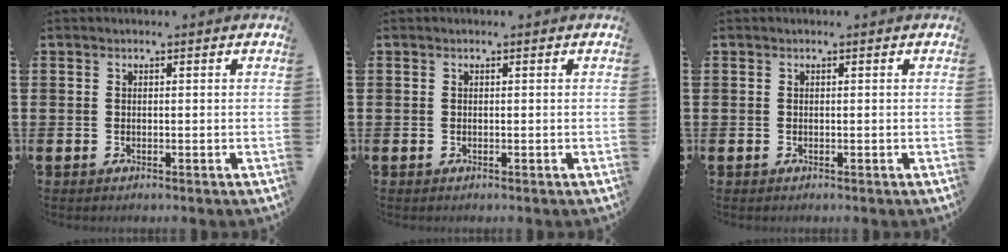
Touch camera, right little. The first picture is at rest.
{"total": 0.0}
{"total": 0.0}